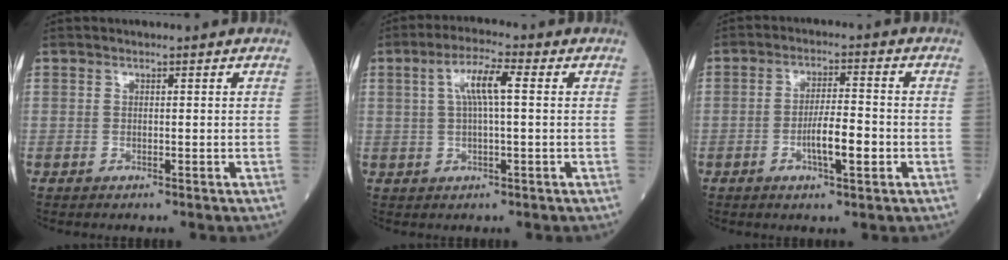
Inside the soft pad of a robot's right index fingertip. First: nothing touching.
{"total": 5.9, "force": [1.3, 0.8, 5.7], "torque": [-0.111, 0.016, 0.024]}
{"total": 6.1, "force": [-1.8, 1.0, 5.7], "torque": [-0.103, 0.002, -0.030]}